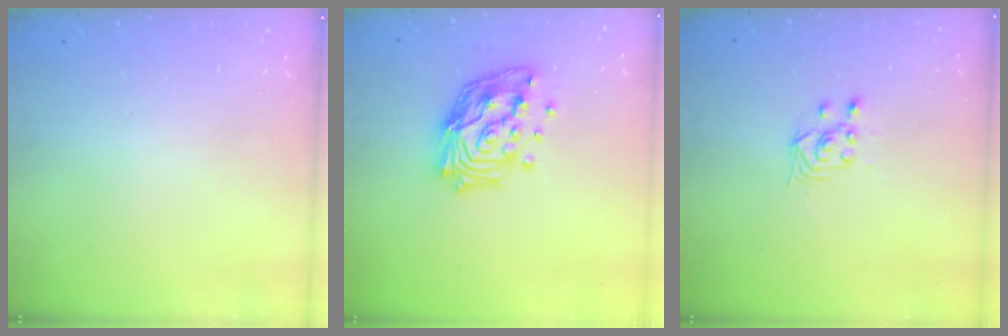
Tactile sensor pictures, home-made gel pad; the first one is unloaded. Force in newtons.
{"total": 18.0, "press": 17.9, "slide": 2.4}
{"total": 3.5, "press": 3.0, "slide": 1.7}